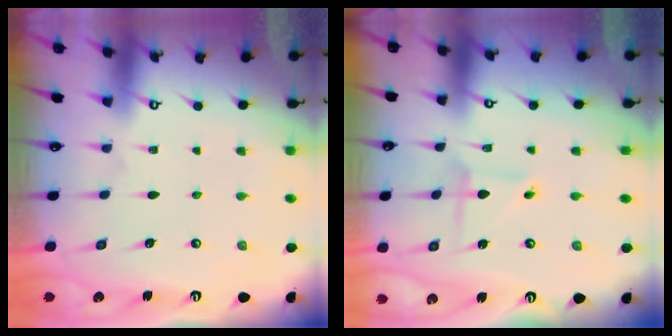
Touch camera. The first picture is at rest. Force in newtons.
{"total": 2.8, "press": 2.8, "slide": 0.3}